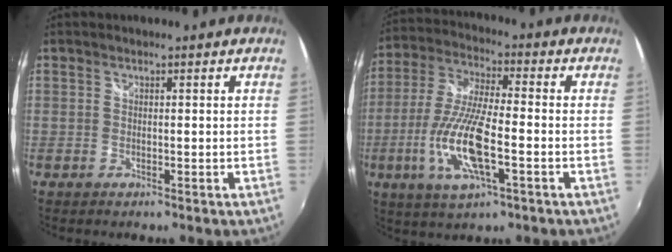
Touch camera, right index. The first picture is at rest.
{"total": 14.6, "force": [-4.2, 4.0, 13.4], "torque": [-0.280, -0.012, -0.082]}